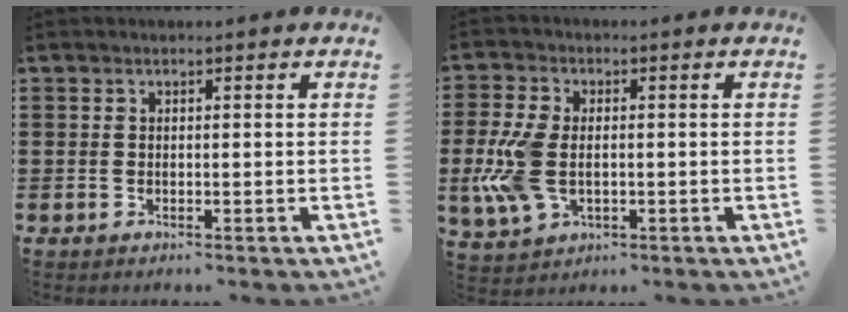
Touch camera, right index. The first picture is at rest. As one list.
[{"total": 8.3, "force": [-1.0, 4.9, 6.7], "torque": [-0.165, -0.006, -0.023]}]